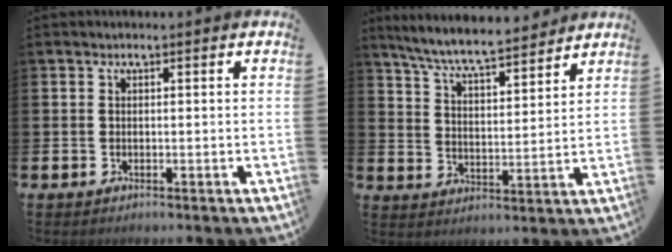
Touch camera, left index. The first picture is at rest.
{"total": 7.2, "force": [6.8, 0.6, 2.3], "torque": [-0.076, -0.042, 0.120]}